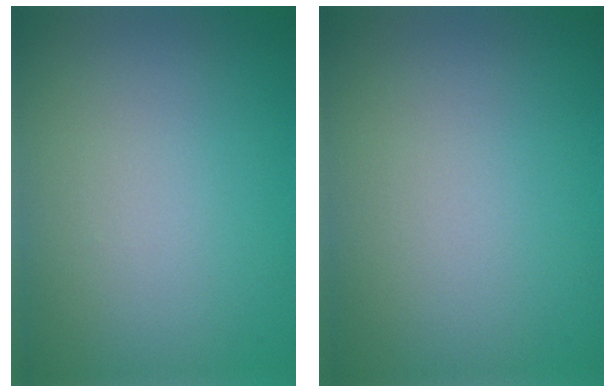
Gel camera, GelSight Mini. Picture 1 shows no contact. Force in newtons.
{"total": 0.0}